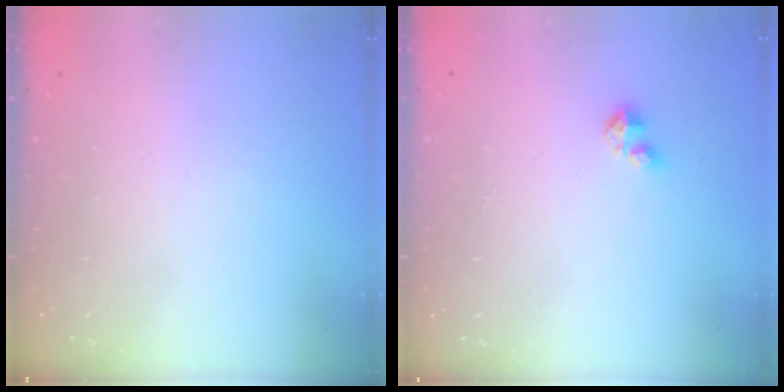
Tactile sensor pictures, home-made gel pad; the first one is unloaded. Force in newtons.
{"total": 2.1, "press": 2.1, "slide": 0.2}